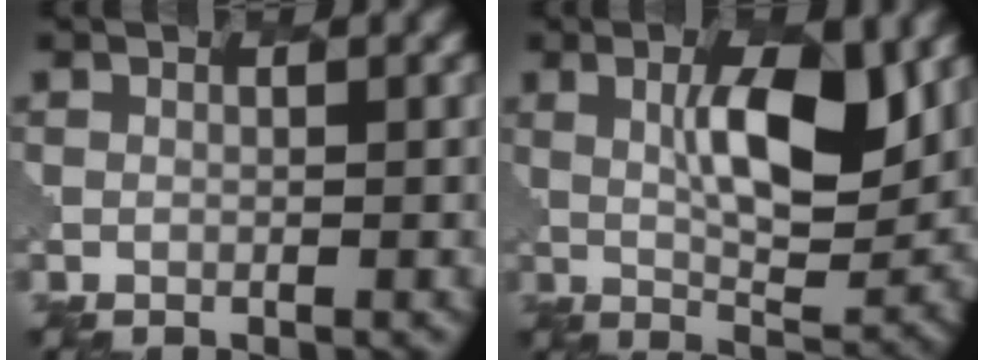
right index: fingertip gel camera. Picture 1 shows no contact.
{"total": 7.8, "force": [2.0, 2.4, 7.2], "torque": [-0.112, -0.007, 0.042]}